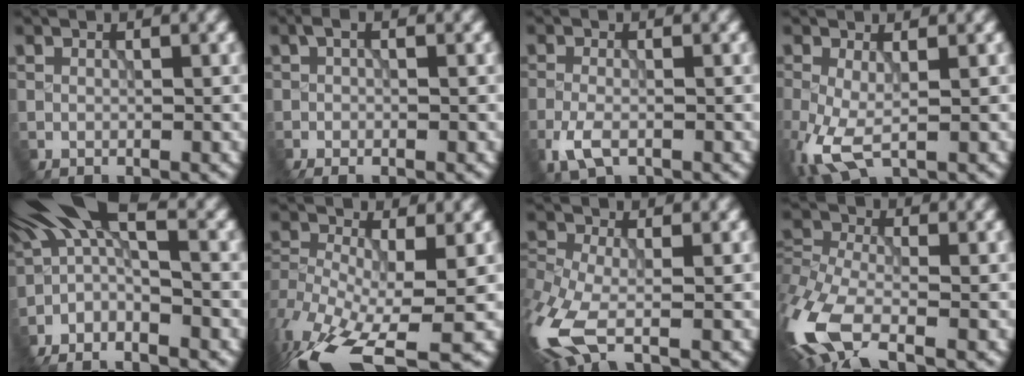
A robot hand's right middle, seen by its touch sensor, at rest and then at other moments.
{"total": 2.6, "force": [-0.2, 0.8, 2.5], "torque": [-0.047, 0.000, -0.006]}
{"total": 2.9, "force": [-1.5, 1.4, 2.1], "torque": [-0.046, -0.007, -0.031]}
{"total": 5.1, "force": [-1.3, 2.3, 4.3], "torque": [-0.117, -0.016, -0.028]}
{"total": 10.8, "force": [-1.3, 4.8, 9.5], "torque": [-0.160, 0.019, -0.018]}
{"total": 13.8, "force": [-7.8, 5.7, 9.9], "torque": [-0.226, -0.035, -0.111]}
{"total": 8.3, "force": [-3.6, 3.8, 6.4], "torque": [-0.158, -0.019, -0.082]}
{"total": 10.2, "force": [-4.9, 4.7, 7.6], "torque": [-0.188, -0.018, -0.111]}